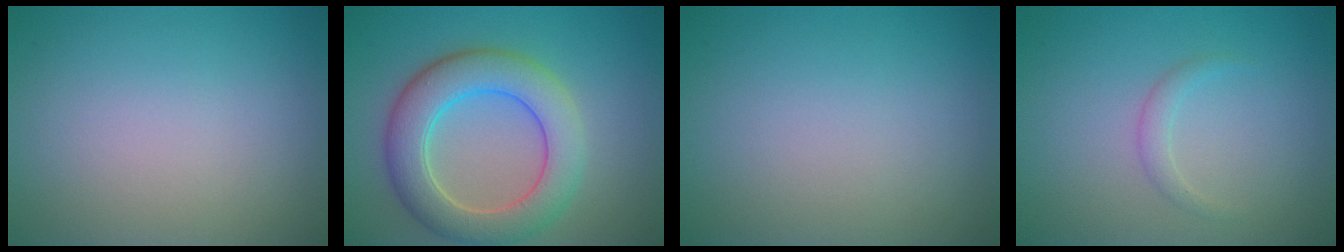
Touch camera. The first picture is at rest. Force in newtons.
{"total": 7.0, "press": 7.0, "slide": 0.1}
{"total": 0.0}
{"total": 1.2, "press": 1.1, "slide": 0.1}